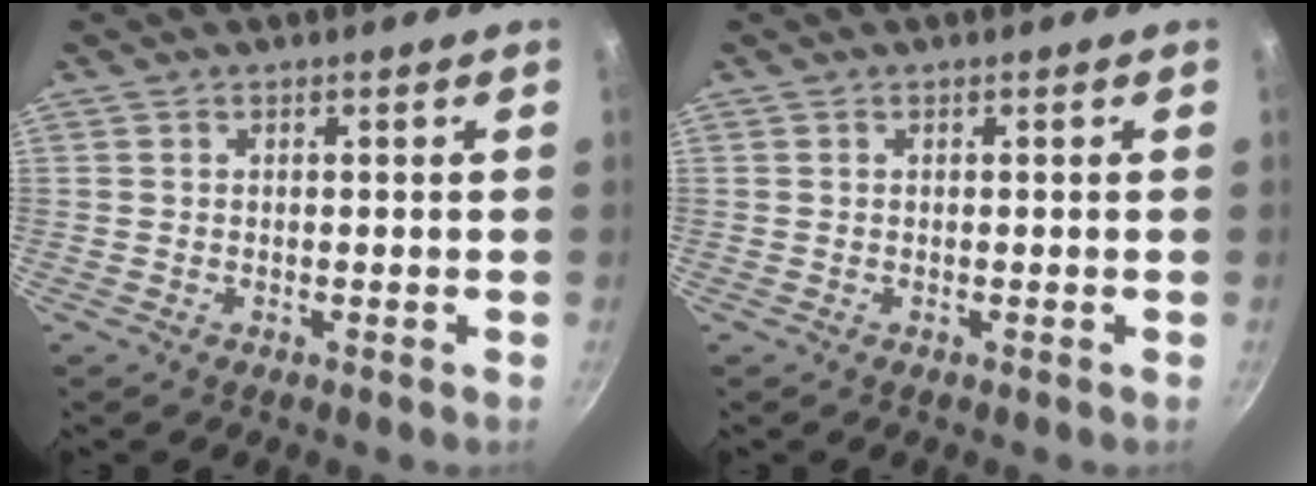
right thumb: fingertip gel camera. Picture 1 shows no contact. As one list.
[{"total": 0.0}]